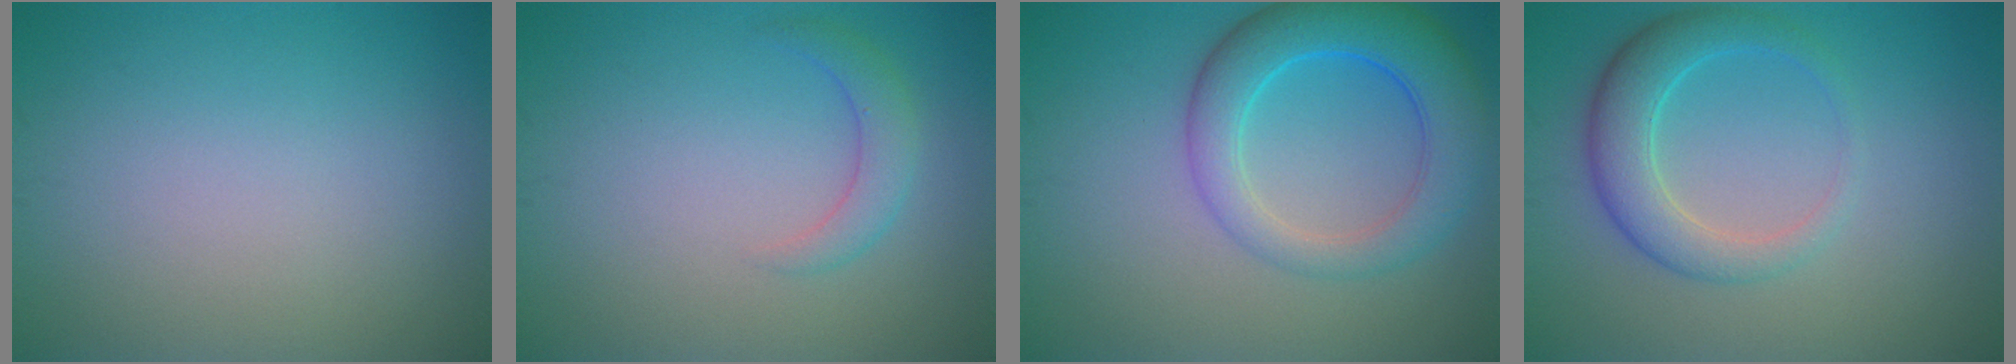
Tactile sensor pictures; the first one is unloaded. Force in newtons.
{"total": 2.0, "press": 2.0, "slide": 0.1}
{"total": 6.4, "press": 6.4, "slide": 0.4}
{"total": 4.2, "press": 4.2, "slide": 0.5}